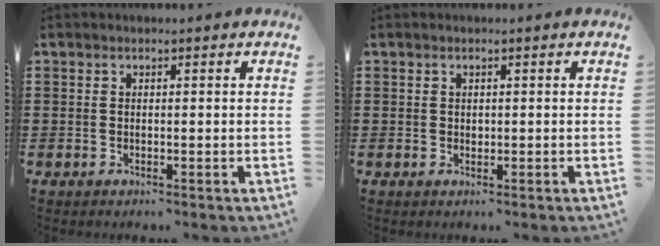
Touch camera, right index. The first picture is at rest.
{"total": 0.5, "force": [0.2, 0.4, 0.2], "torque": [-0.006, 0.002, 0.004]}